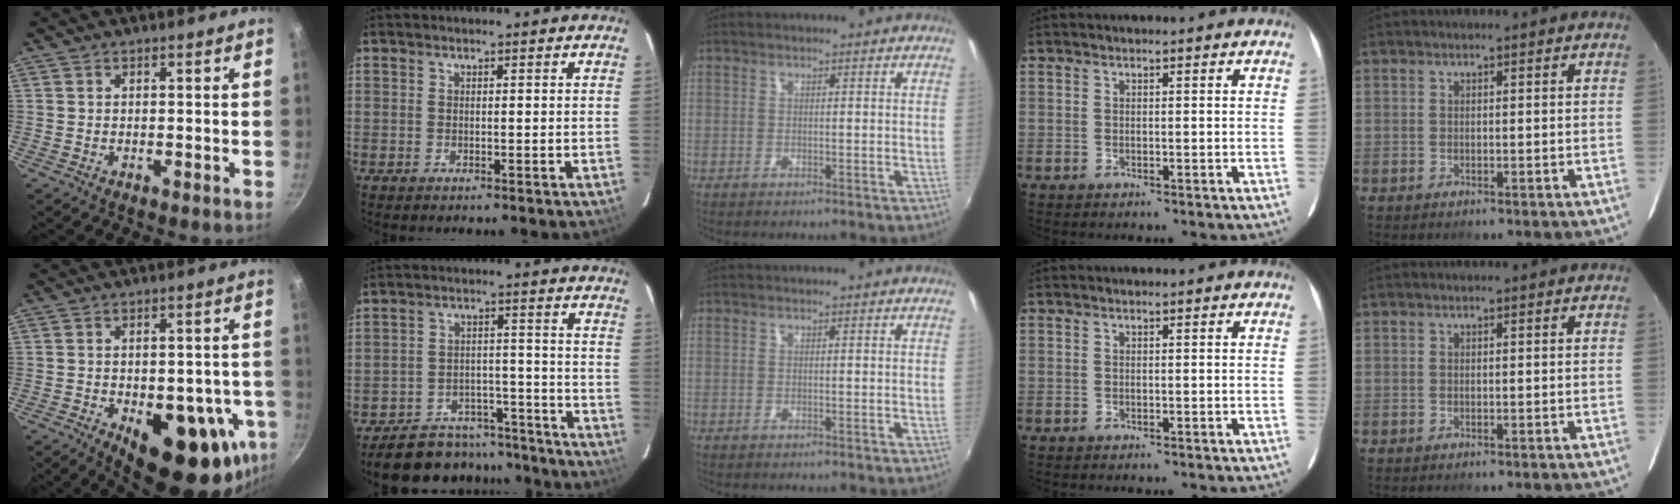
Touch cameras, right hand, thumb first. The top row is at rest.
{"thumb": {"total": 20.3, "force": [-7.3, 9.8, 16.2], "torque": [-0.164, 0.007, -0.087]}, "index": {"total": 16.2, "force": [-14.7, 6.1, 3.0], "torque": [-0.078, 0.045, -0.189]}}